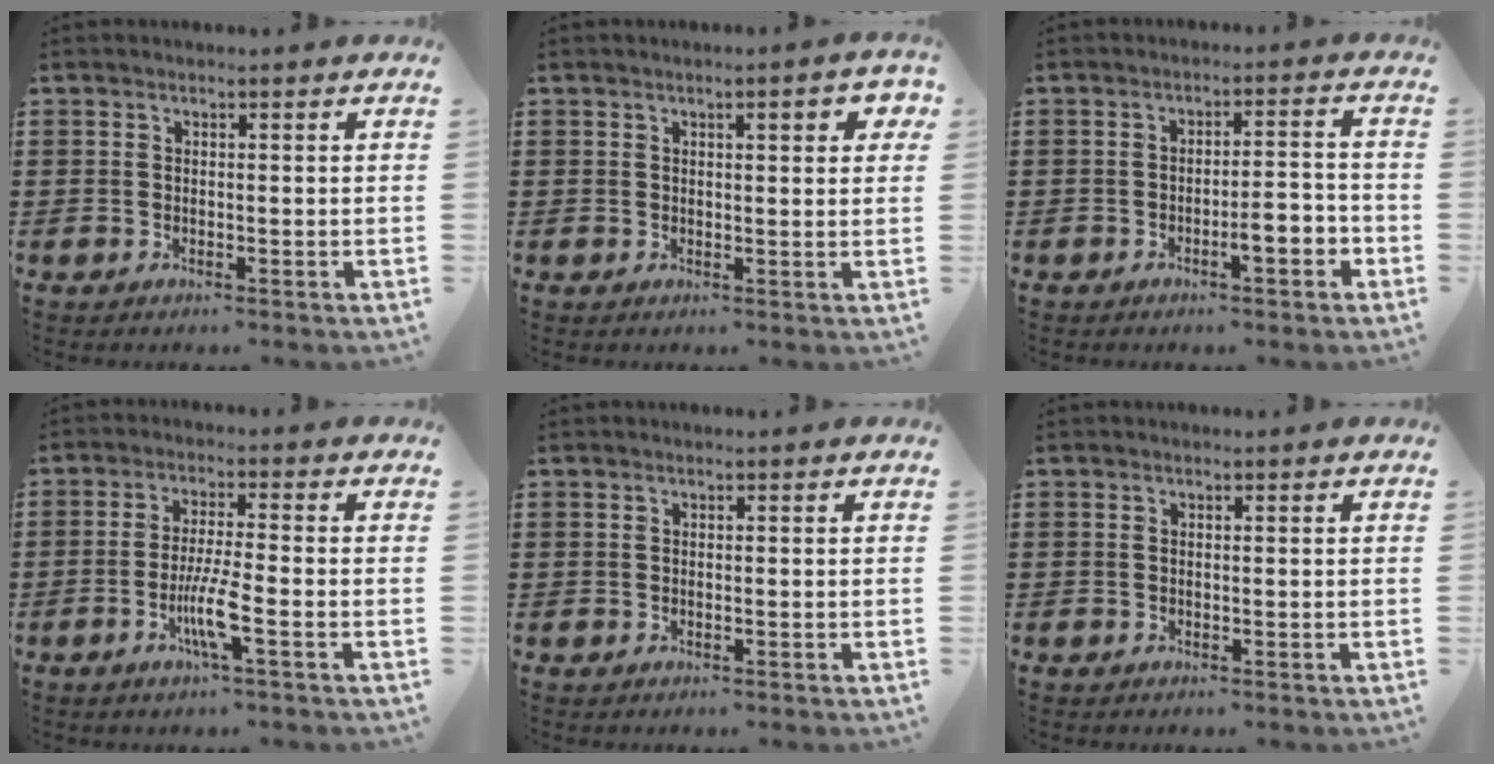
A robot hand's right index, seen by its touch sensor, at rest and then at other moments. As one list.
[{"total": 2.9, "force": [1.1, 0.7, 2.6], "torque": [-0.037, 0.000, 0.012]}, {"total": 4.2, "force": [-2.1, 0.9, 3.5], "torque": [-0.058, 0.005, -0.039]}, {"total": 6.4, "force": [-2.5, 0.3, 5.9], "torque": [-0.117, -0.016, -0.049]}, {"total": 0.0}, {"total": 0.0}]